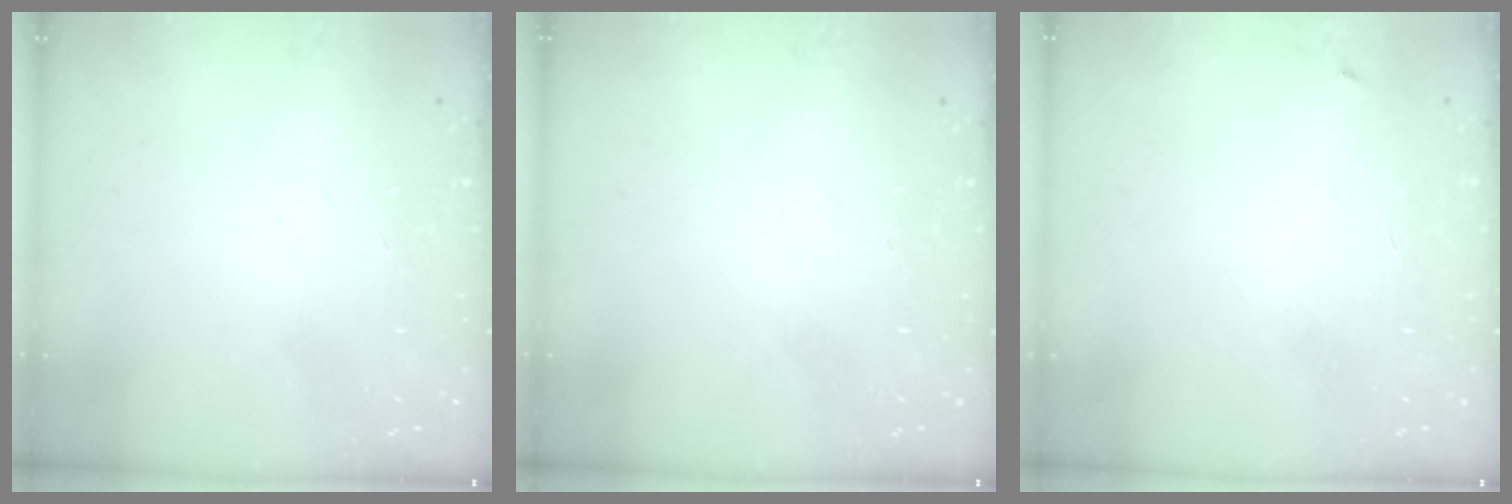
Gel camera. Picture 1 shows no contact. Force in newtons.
{"total": 0.0}
{"total": 2.3, "press": 2.3, "slide": 0.3}